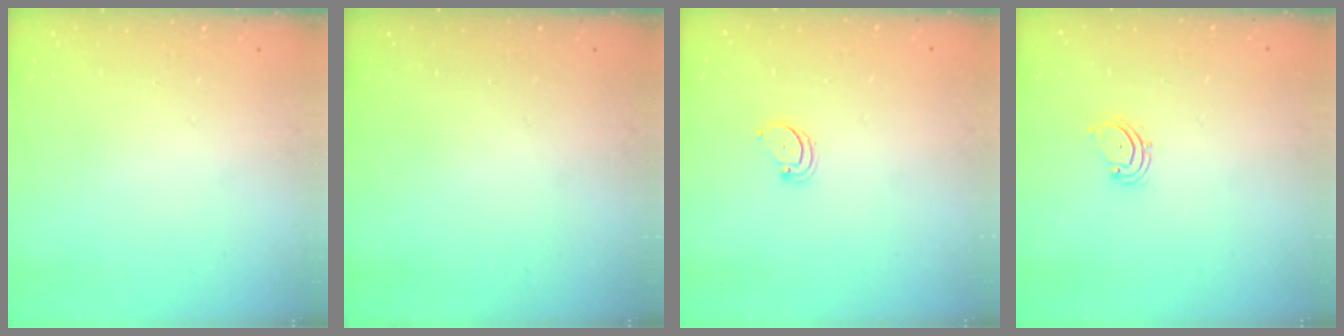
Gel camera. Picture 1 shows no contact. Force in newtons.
{"total": 0.0}
{"total": 1.8, "press": 1.8, "slide": 0.2}
{"total": 2.1, "press": 2.1, "slide": 0.3}